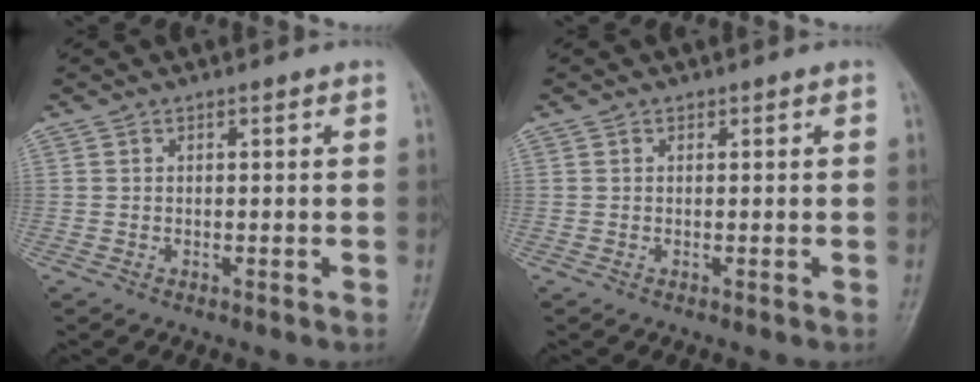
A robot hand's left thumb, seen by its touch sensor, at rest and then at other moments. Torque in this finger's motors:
{"motor_torque": [-0.02, 0.03, -0.07, 0.07, 0.00]}